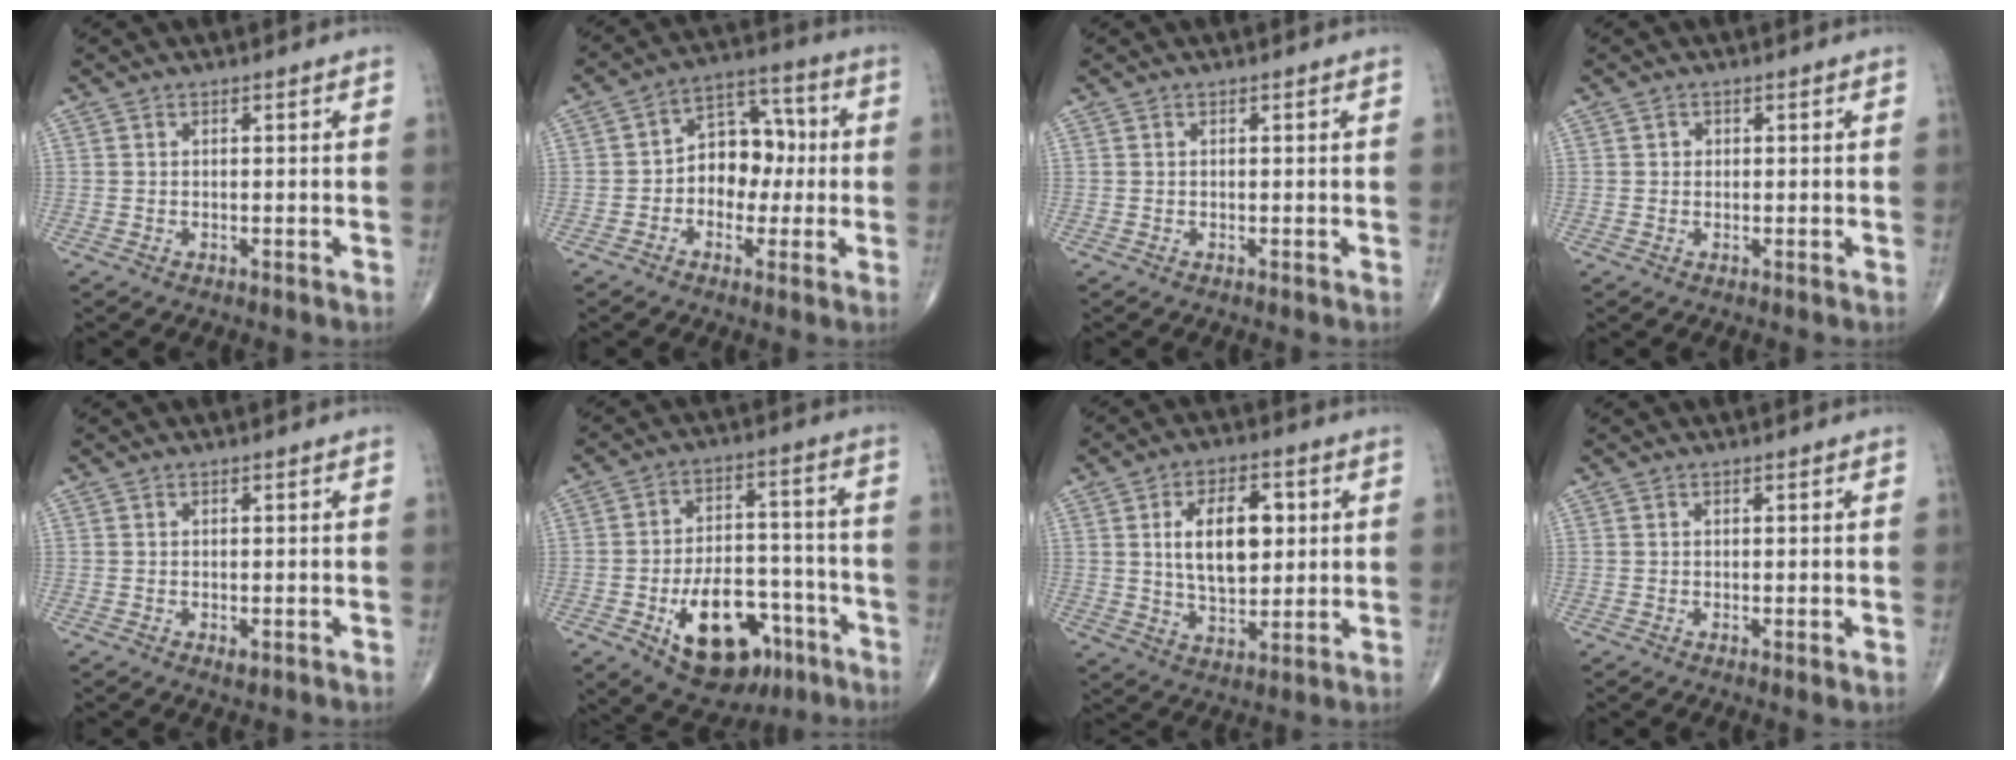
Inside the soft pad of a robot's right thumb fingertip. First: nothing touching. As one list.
[{"total": 10.7, "force": [-0.5, 7.8, 7.3], "torque": [-0.066, 0.039, -0.018]}, {"total": 0.0}, {"total": 0.9, "force": [0.1, 0.8, 0.2], "torque": [0.003, 0.002, 0.001]}, {"total": 1.0, "force": [-0.3, 0.5, 0.8], "torque": [-0.012, -0.004, -0.003]}, {"total": 18.4, "force": [-8.2, 10.6, 12.6], "torque": [-0.161, 0.049, -0.112]}, {"total": 12.8, "force": [2.5, 7.2, 10.3], "torque": [-0.144, -0.006, 0.046]}, {"total": 1.1, "force": [-0.1, 0.2, 1.1], "torque": [-0.021, -0.006, 0.000]}]